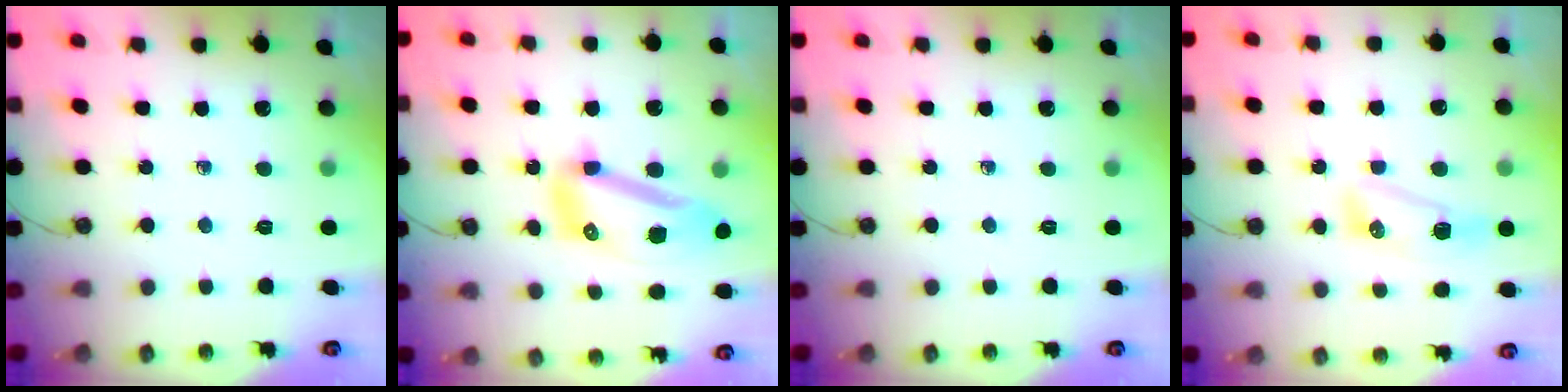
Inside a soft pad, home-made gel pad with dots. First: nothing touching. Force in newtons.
{"total": 13.8, "press": 13.7, "slide": 1.6}
{"total": 0.0}
{"total": 13.2, "press": 10.3, "slide": 8.3}